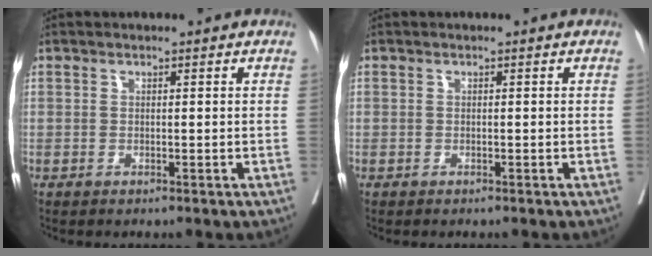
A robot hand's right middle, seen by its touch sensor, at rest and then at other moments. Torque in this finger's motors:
{"motor_torque": [0.21, -0.38, 0.02, 0.00]}